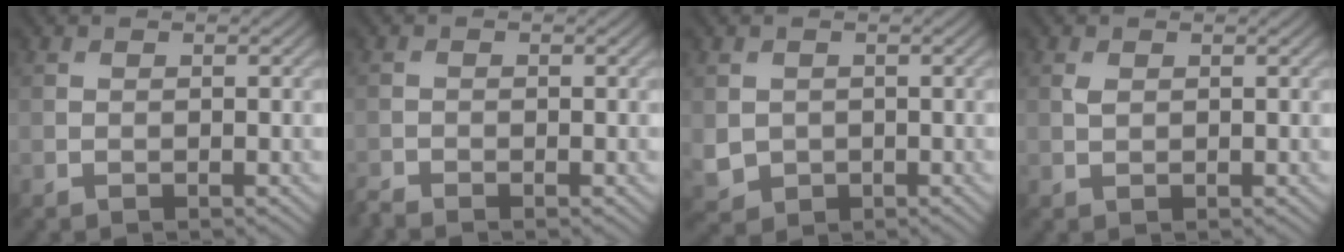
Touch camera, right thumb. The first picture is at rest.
{"total": 1.2, "force": [-1.2, 0.0, 0.2], "torque": [-0.005, -0.006, -0.030]}
{"total": 2.5, "force": [0.1, 2.4, 0.9], "torque": [-0.034, -0.012, 0.008]}
{"total": 1.0, "force": [0.4, 0.6, 0.7], "torque": [-0.019, 0.000, 0.009]}